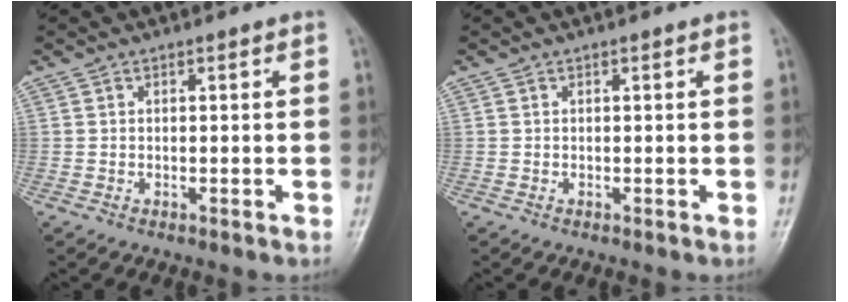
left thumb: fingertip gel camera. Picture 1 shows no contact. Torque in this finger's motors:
{"motor_torque": [0.04, -0.03, -0.13, -0.15, 0.00]}